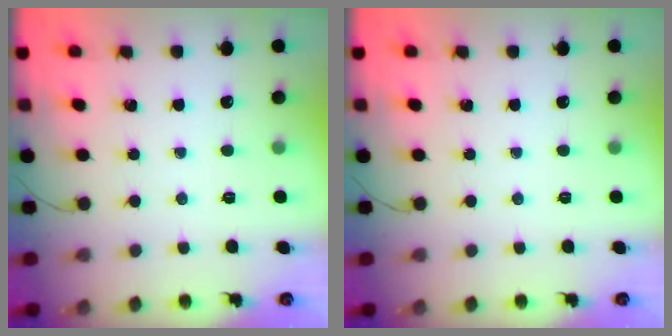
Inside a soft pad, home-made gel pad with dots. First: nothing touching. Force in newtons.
{"total": 0.0}